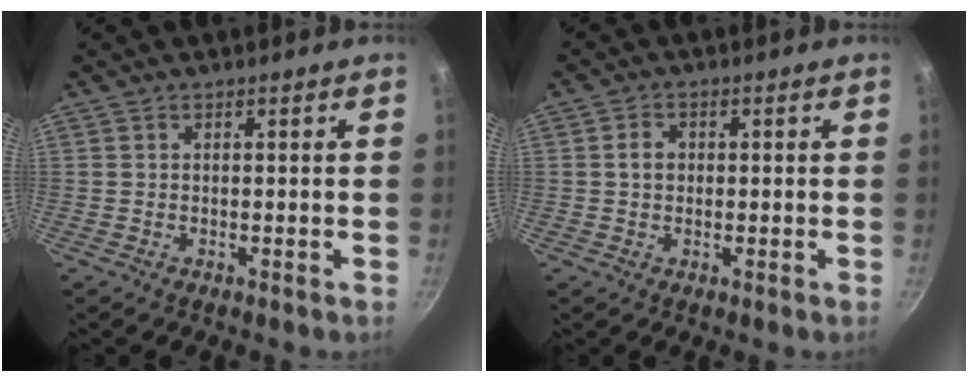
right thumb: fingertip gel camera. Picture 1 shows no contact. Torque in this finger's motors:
{"motor_torque": [-0.02, 0.13, 0.37, -0.24, -0.08]}